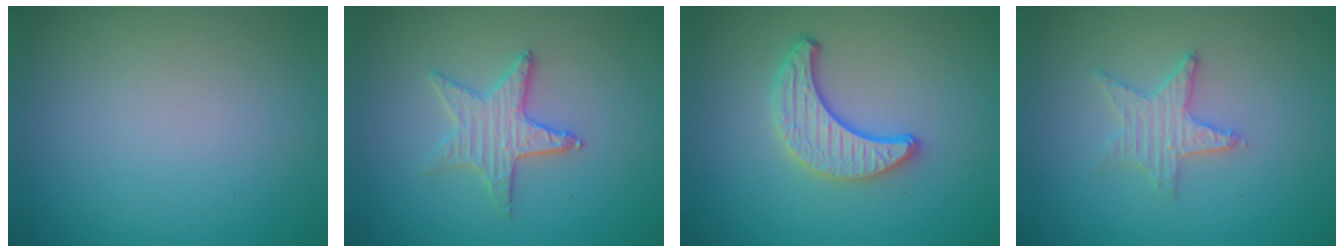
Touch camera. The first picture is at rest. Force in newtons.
{"total": 2.9, "press": 2.8, "slide": 0.8}
{"total": 3.6, "press": 3.1, "slide": 1.8}
{"total": 2.7, "press": 2.6, "slide": 0.5}